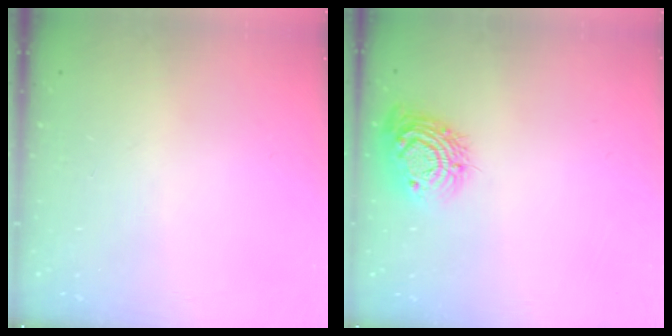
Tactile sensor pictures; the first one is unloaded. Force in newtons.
{"total": 12.2, "press": 12.1, "slide": 0.8}